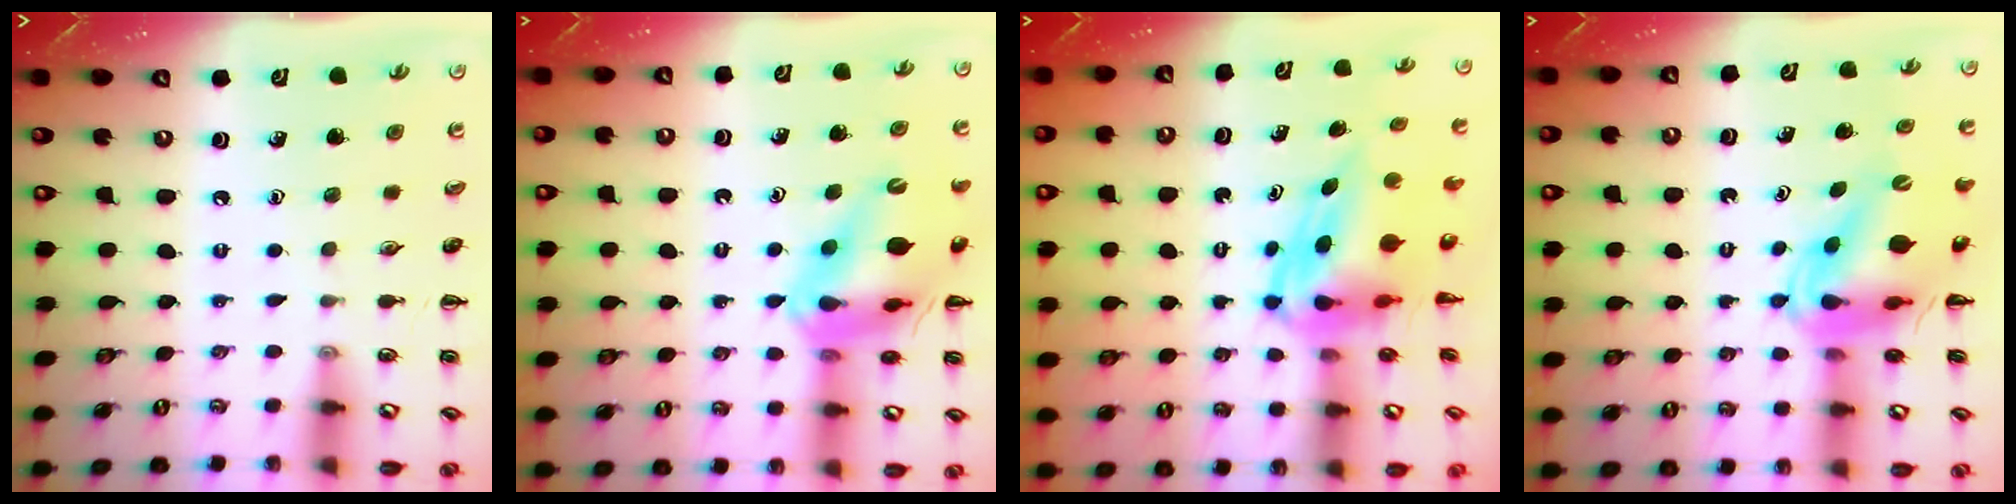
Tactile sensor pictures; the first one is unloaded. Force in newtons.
{"total": 17.4, "press": 17.1, "slide": 3.1}
{"total": 7.2, "press": 7.0, "slide": 1.9}
{"total": 8.0, "press": 7.6, "slide": 2.6}